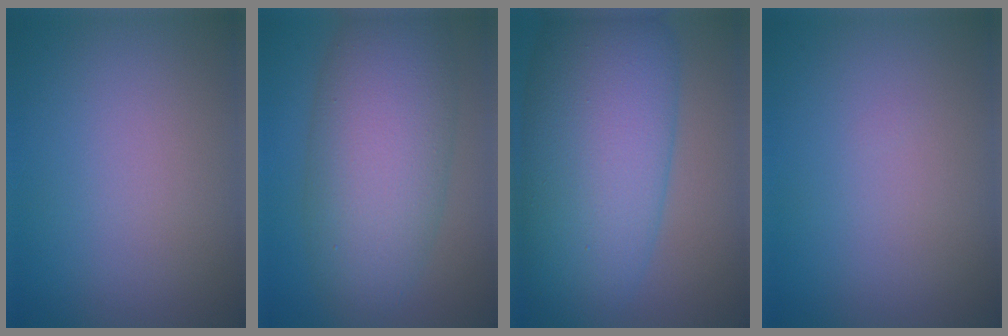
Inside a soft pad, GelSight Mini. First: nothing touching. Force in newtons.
{"total": 9.4, "press": 9.4, "slide": 0.5}
{"total": 12.8, "press": 12.8, "slide": 0.4}
{"total": 0.0}